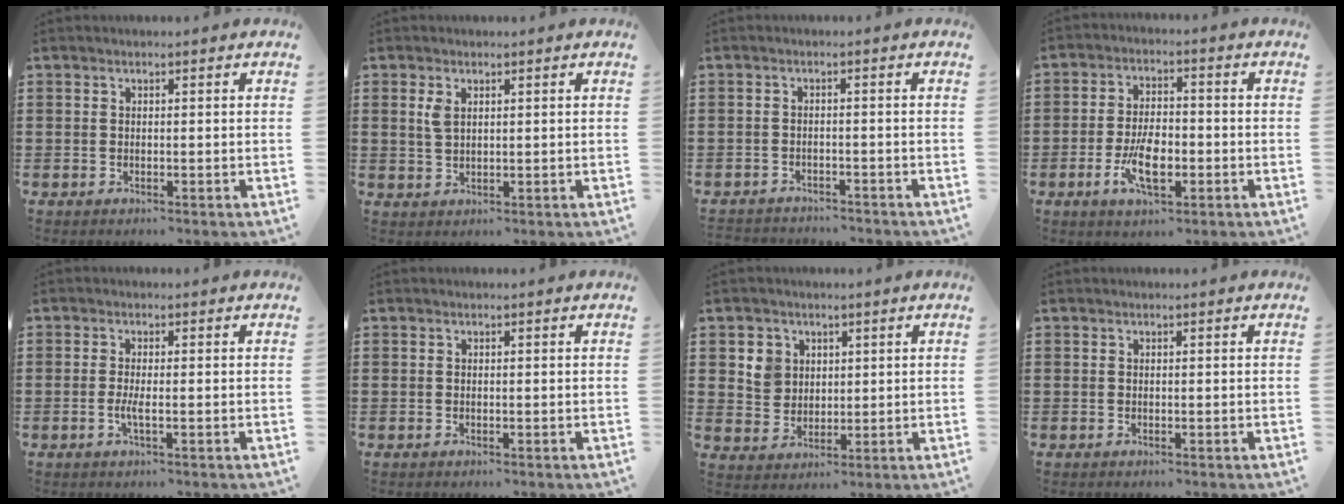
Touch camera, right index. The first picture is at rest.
{"total": 2.3, "force": [1.0, 1.1, 1.8], "torque": [-0.040, 0.004, 0.018]}
{"total": 1.9, "force": [-1.9, 0.3, -0.2], "torque": [-0.004, 0.000, -0.042]}
{"total": 7.1, "force": [-2.3, 3.2, 5.9], "torque": [-0.124, 0.000, -0.044]}
{"total": 2.3, "force": [-0.6, 0.3, 2.2], "torque": [-0.046, -0.006, -0.013]}
{"total": 0.0}
{"total": 4.7, "force": [1.8, 4.2, 1.2], "torque": [-0.033, 0.011, 0.031]}
{"total": 0.0}